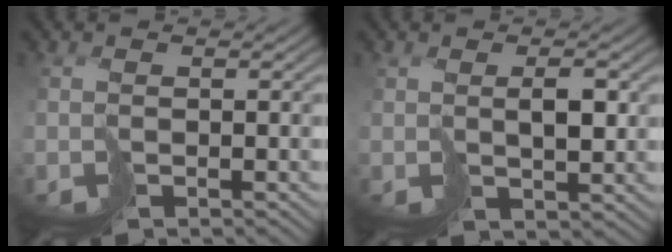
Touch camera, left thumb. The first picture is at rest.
{"total": 2.9, "force": [1.6, 1.1, 2.1], "torque": [-0.042, -0.001, 0.039]}